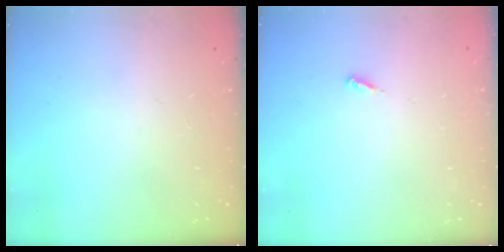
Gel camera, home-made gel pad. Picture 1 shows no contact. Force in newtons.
{"total": 2.1, "press": 2.1, "slide": 0.1}